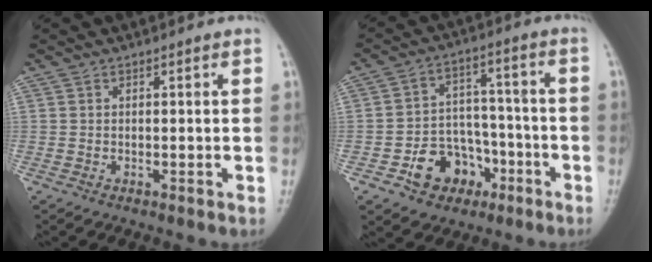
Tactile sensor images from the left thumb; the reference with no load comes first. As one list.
[{"total": 10.8, "force": [-5.3, 8.3, 4.5], "torque": [-0.031, 0.053, -0.081]}]